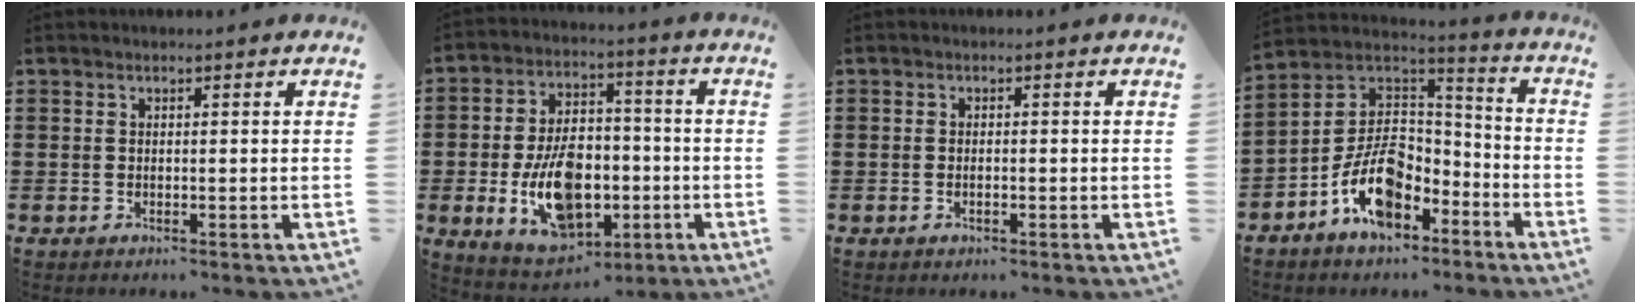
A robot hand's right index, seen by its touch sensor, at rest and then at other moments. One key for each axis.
{"total": 13.1, "fx": -3.0, "fy": 8.3, "fz": 9.7, "tx": -0.184, "ty": 0.000, "tz": -0.051}
{"total": 0.8, "fx": -0.3, "fy": 0.3, "fz": 0.7, "tx": -0.015, "ty": -0.004, "tz": -0.004}
{"total": 11.5, "fx": -5.9, "fy": 6.9, "fz": 7.1, "tx": -0.163, "ty": 0.015, "tz": -0.115}